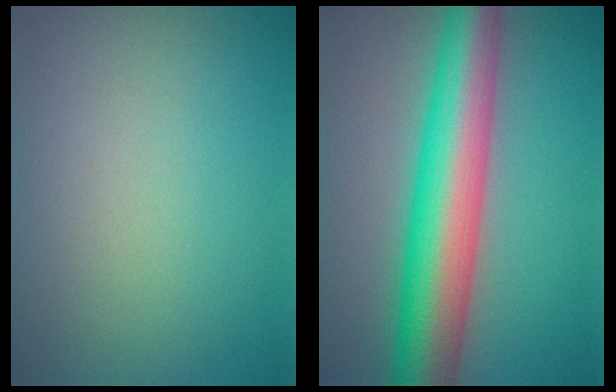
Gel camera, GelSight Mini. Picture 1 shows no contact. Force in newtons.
{"total": 10.0, "press": 10.0, "slide": 0.2}